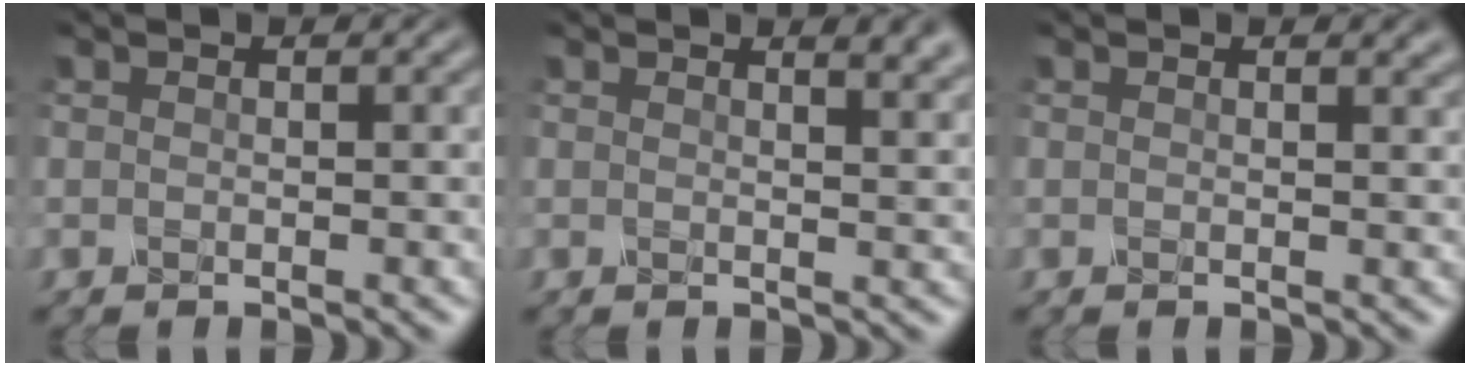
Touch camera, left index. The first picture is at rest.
{"total": 4.0, "force": [2.7, 1.6, 2.4], "torque": [-0.010, 0.021, 0.017]}
{"total": 1.4, "force": [1.2, 0.3, 0.6], "torque": [-0.006, 0.000, 0.017]}